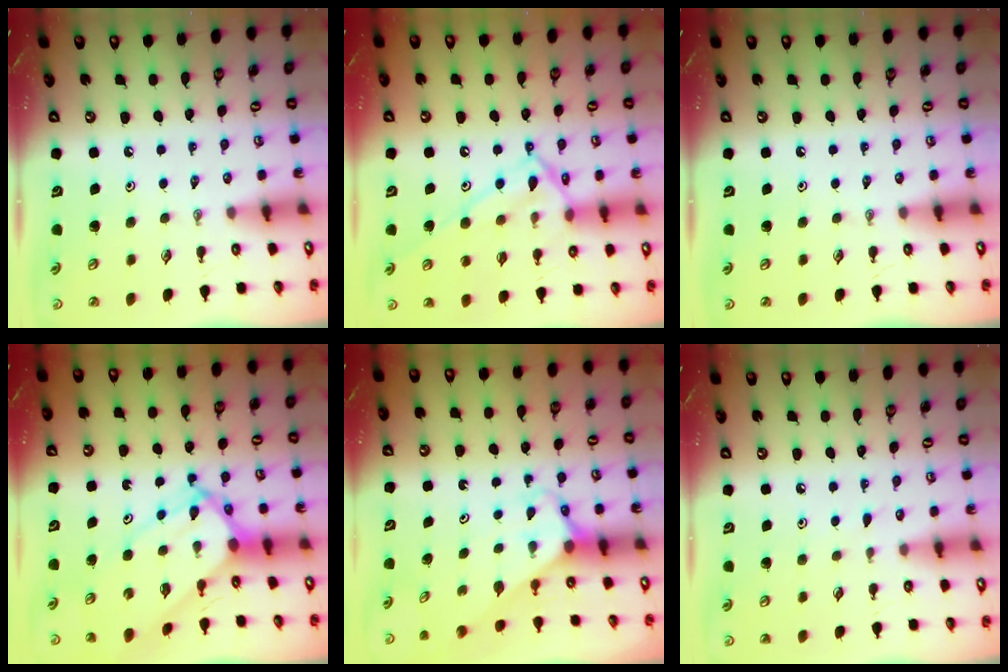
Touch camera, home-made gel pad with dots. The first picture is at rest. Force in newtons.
{"total": 16.0, "press": 16.0, "slide": 1.0}
{"total": 0.0}
{"total": 9.8, "press": 9.7, "slide": 1.0}
{"total": 3.0, "press": 3.0, "slide": 0.2}
{"total": 2.9, "press": 2.9, "slide": 0.4}